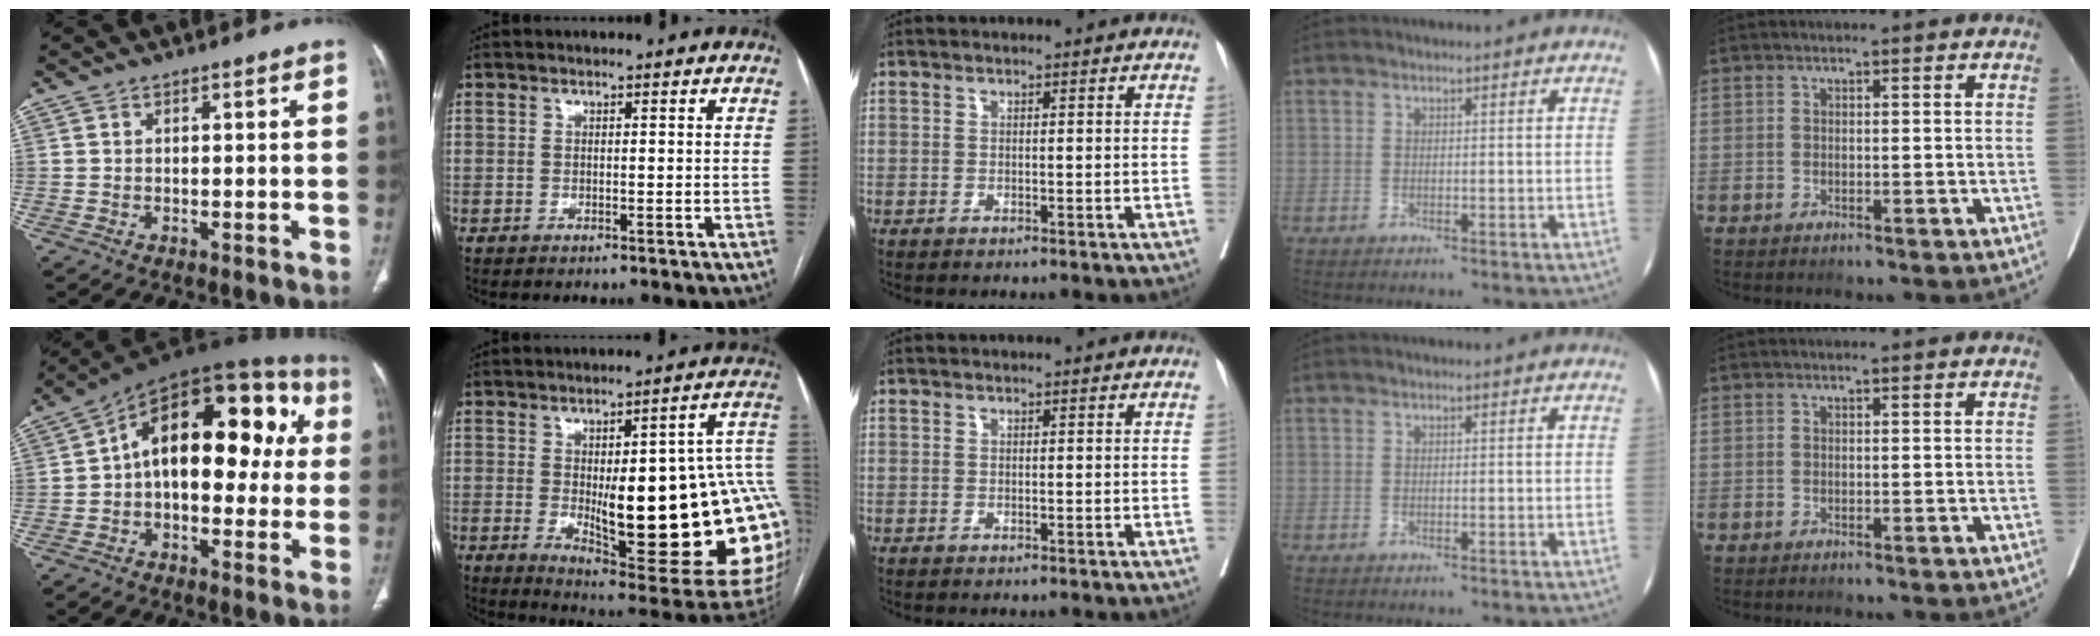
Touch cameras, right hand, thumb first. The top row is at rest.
{"thumb": {"total": 21.6, "force": [2.2, 12.1, 17.8], "torque": [-0.217, 0.050, 0.018]}, "index": {"total": 28.0, "force": [-1.7, 6.0, 27.3], "torque": [-0.268, 0.006, -0.008]}}